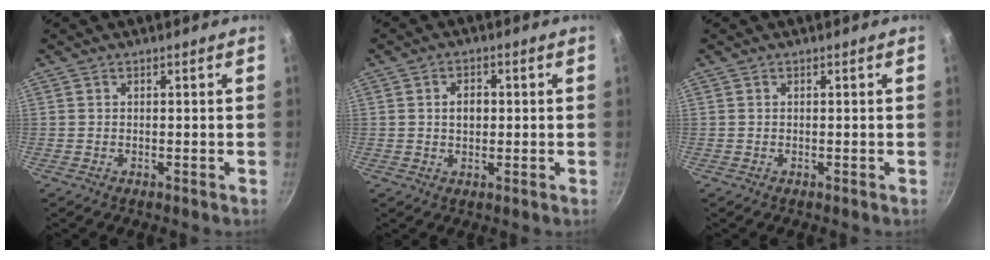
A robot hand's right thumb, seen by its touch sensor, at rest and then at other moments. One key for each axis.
{"total": 3.6, "fx": 0.3, "fy": 2.6, "fz": 2.5, "tx": -0.025, "ty": 0.006, "tz": 0.004}
{"total": 0.0}